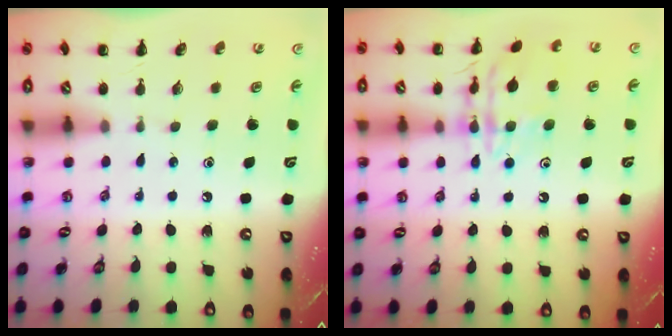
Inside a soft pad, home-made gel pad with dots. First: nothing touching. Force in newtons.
{"total": 13.5, "press": 13.5, "slide": 0.9}